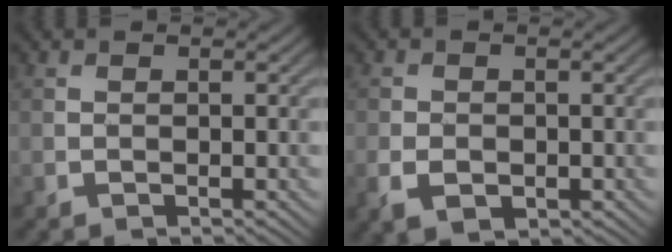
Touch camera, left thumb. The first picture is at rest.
{"total": 3.6, "force": [-1.4, 2.5, 2.1], "torque": [-0.047, -0.011, -0.029]}